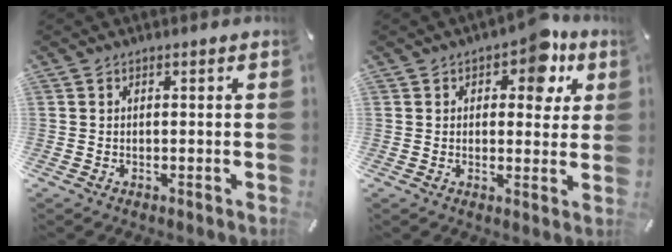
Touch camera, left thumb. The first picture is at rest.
{"total": 9.1, "force": [4.8, 5.3, 5.6], "torque": [-0.061, -0.020, 0.077]}